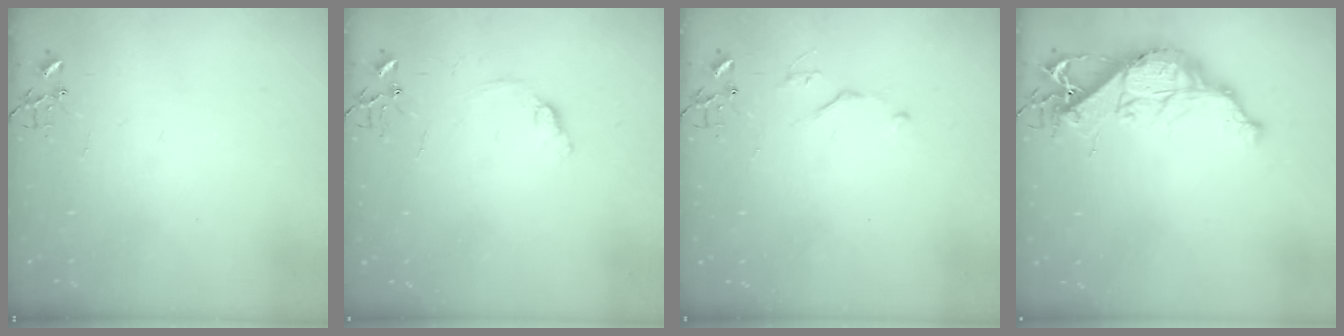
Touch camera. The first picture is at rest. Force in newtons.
{"total": 7.3, "press": 7.3, "slide": 0.7}
{"total": 4.3, "press": 4.3, "slide": 0.6}
{"total": 14.9, "press": 14.8, "slide": 1.0}